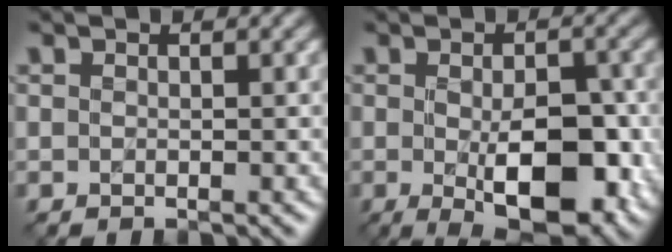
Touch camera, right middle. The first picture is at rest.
{"total": 8.6, "force": [-1.9, 3.7, 7.5], "torque": [-0.118, -0.014, -0.020]}